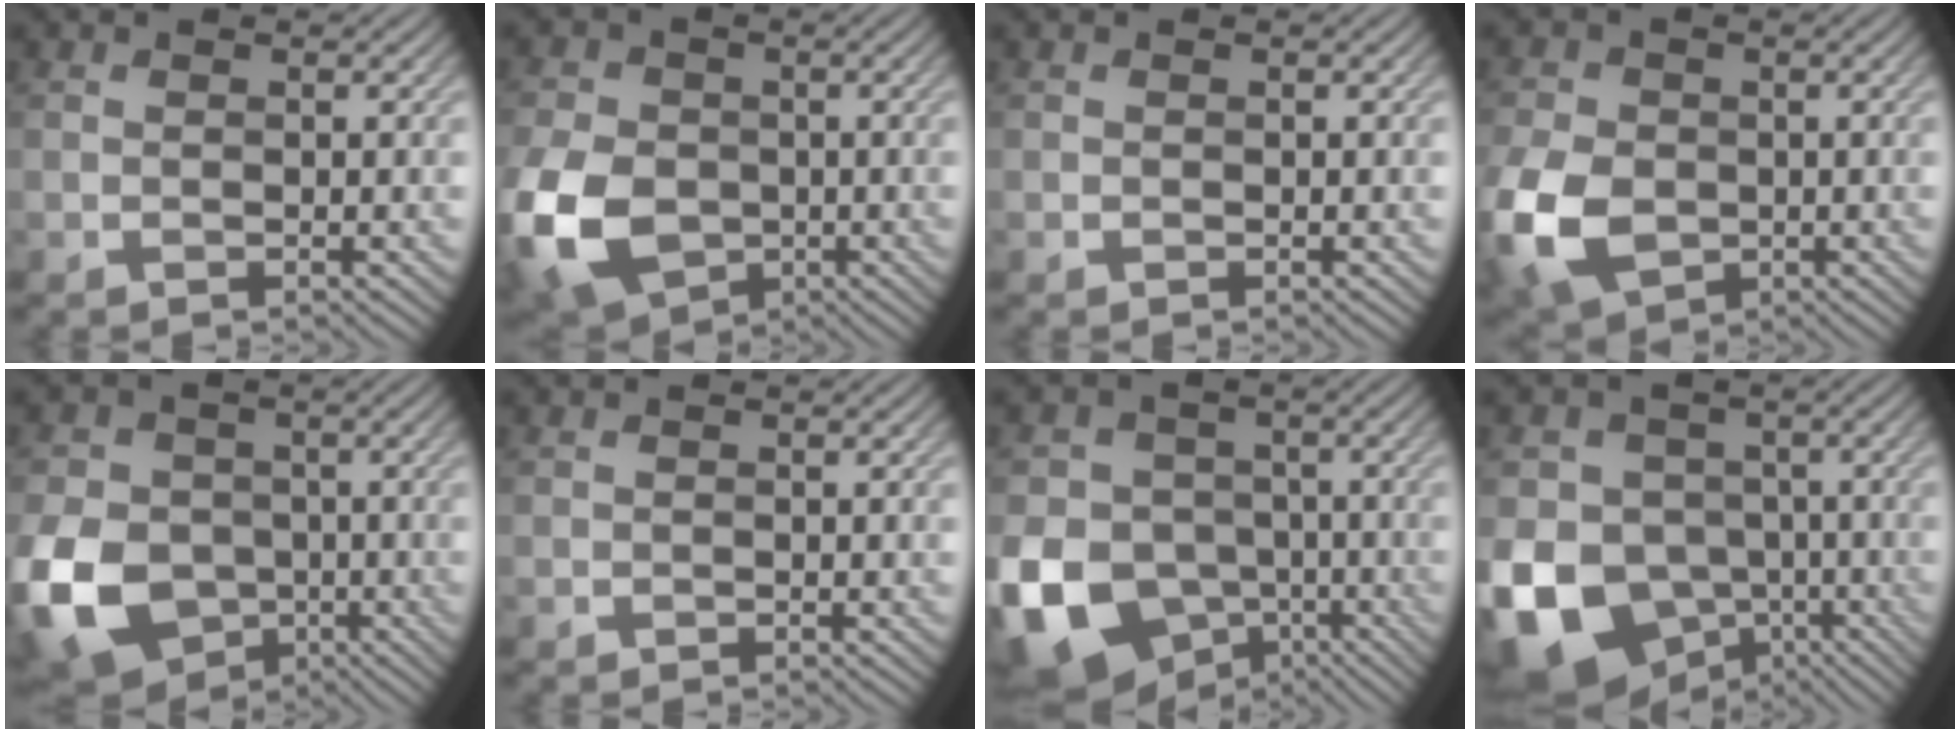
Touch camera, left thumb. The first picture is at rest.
{"total": 13.3, "force": [-3.6, 9.6, 8.4], "torque": [-0.232, -0.030, -0.076]}
{"total": 0.0}
{"total": 10.8, "force": [-2.8, 7.8, 6.9], "torque": [-0.197, -0.023, -0.060]}
{"total": 13.8, "force": [-4.4, 10.6, 7.5], "torque": [-0.209, -0.043, -0.084]}
{"total": 0.5, "force": [-0.2, 0.5, 0.0], "torque": [0.002, -0.006, -0.005]}
{"total": 16.2, "force": [-6.4, 13.0, 7.2], "torque": [-0.210, -0.050, -0.123]}
{"total": 14.4, "force": [-5.2, 11.7, 6.5], "torque": [-0.181, -0.031, -0.103]}